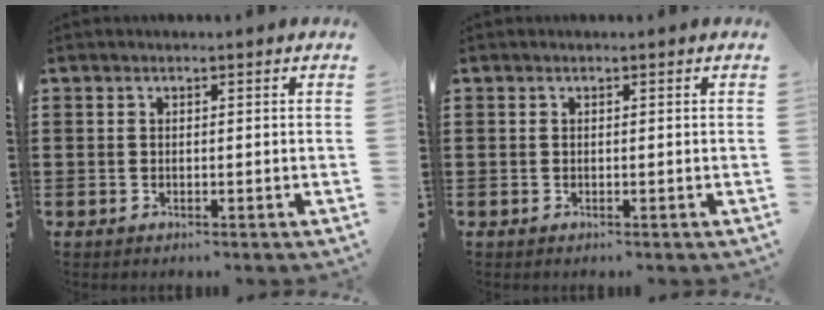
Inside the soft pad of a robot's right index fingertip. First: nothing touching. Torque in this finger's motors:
{"motor_torque": [0.92, 1.22, 0.00, 0.01]}